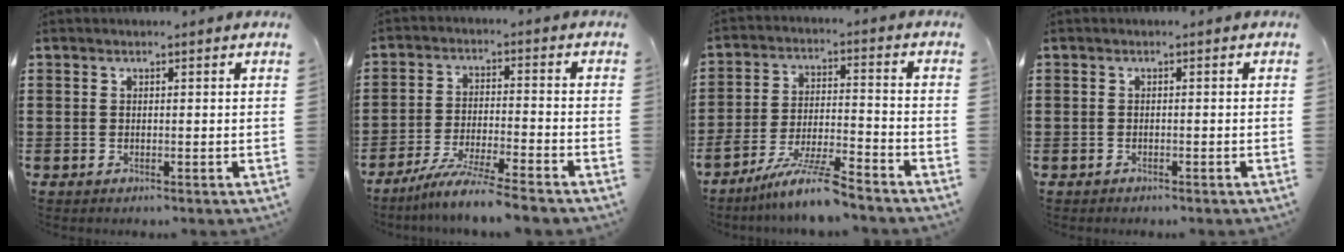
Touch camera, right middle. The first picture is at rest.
{"total": 6.8, "force": [-6.0, -0.5, 3.2], "torque": [-0.066, -0.019, -0.116]}
{"total": 8.6, "force": [-7.4, 0.2, 4.3], "torque": [-0.088, -0.001, -0.146]}
{"total": 0.6, "force": [-0.5, 0.1, 0.1], "torque": [-0.003, -0.001, -0.011]}